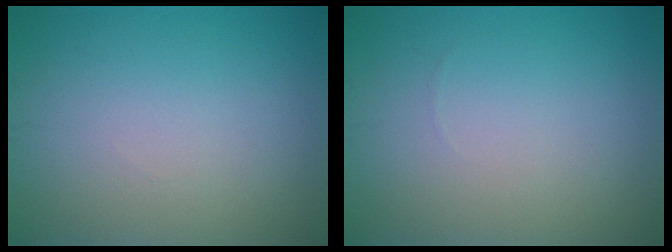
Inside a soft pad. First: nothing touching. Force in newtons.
{"total": 0.0}